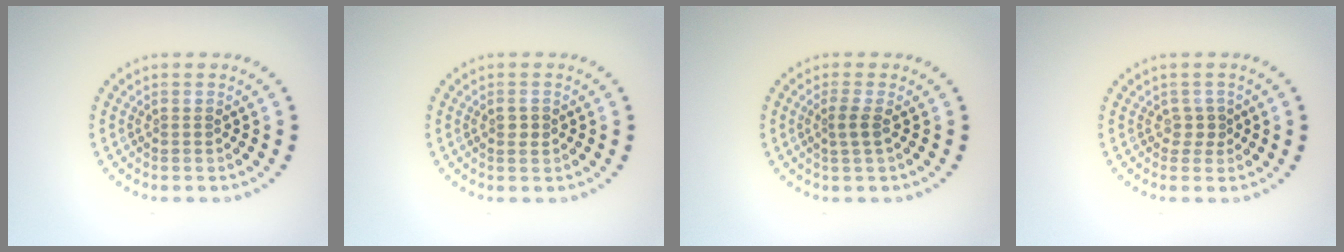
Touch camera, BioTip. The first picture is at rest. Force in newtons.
{"total": 1.0, "press": 1.0, "slide": 0.2}
{"total": 1.4, "press": 1.1, "slide": 0.8}
{"total": 1.4, "press": 1.0, "slide": 1.0}